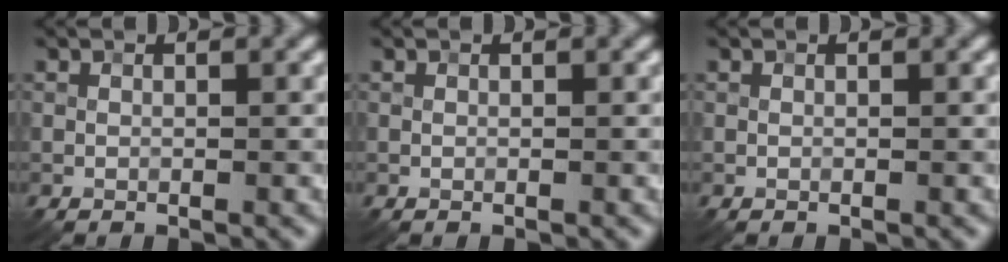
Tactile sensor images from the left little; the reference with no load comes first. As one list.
[{"total": 0.0}, {"total": 0.0}]